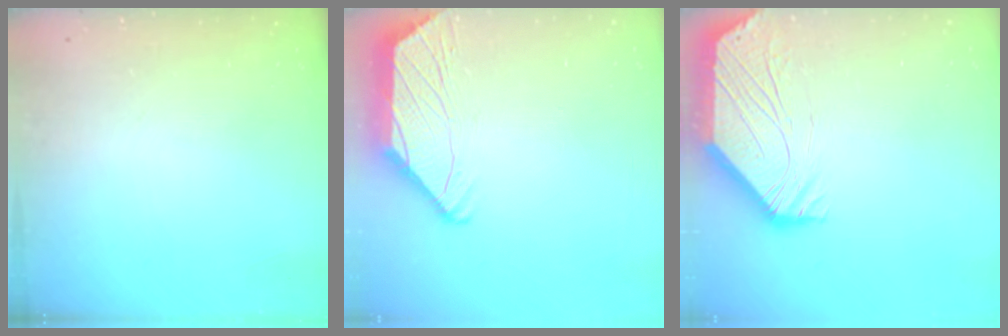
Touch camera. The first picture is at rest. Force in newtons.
{"total": 2.0, "press": 2.0, "slide": 0.6}
{"total": 4.7, "press": 4.7, "slide": 0.5}